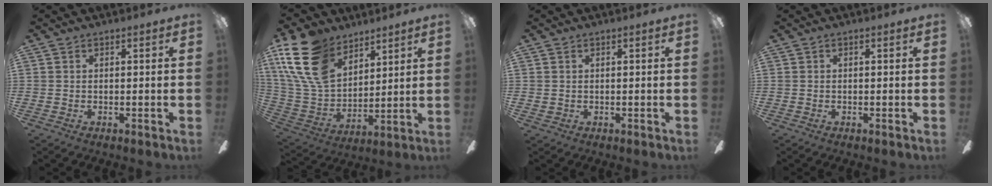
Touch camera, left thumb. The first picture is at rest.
{"total": 20.0, "force": [11.5, 12.2, 10.8], "torque": [-0.259, -0.045, 0.218]}
{"total": 1.0, "force": [0.6, 0.7, 0.2], "torque": [-0.006, 0.003, 0.011]}
{"total": 0.0}